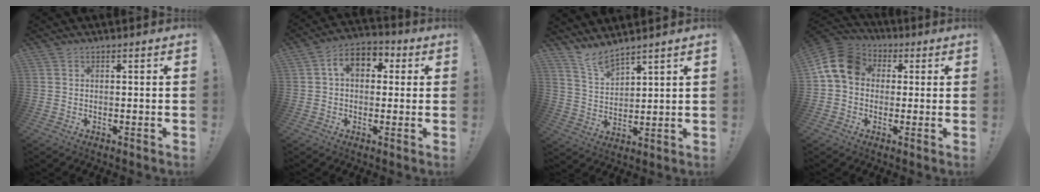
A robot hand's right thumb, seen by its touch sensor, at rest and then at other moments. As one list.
[{"total": 9.2, "force": [2.3, 6.3, 6.3], "torque": [-0.101, 0.011, 0.044]}, {"total": 7.3, "force": [6.6, 1.4, 2.8], "torque": [-0.060, -0.045, 0.122]}, {"total": 13.3, "force": [2.2, 10.1, 8.4], "torque": [-0.143, 0.016, 0.048]}]